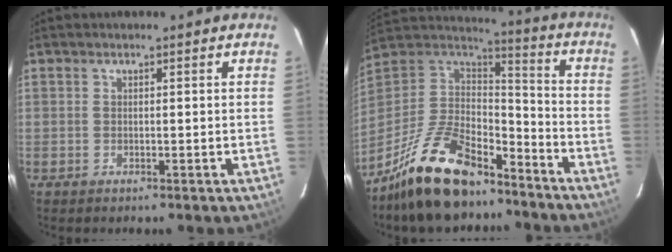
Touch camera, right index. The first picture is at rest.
{"total": 23.2, "force": [-16.6, 9.5, 13.0], "torque": [-0.270, 0.000, -0.279]}